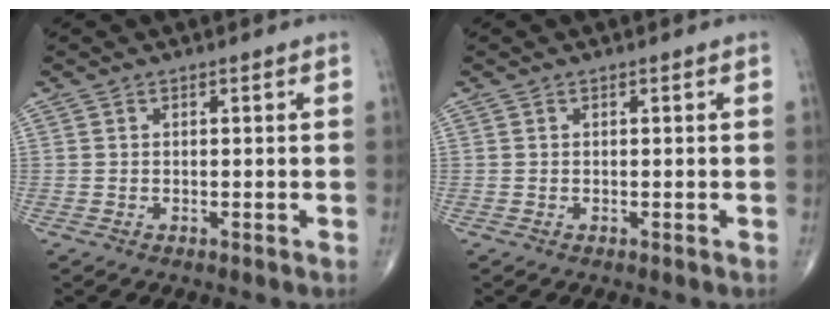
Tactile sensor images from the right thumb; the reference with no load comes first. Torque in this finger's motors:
{"motor_torque": [0.00, 0.00, 0.00, 0.00, 0.00]}